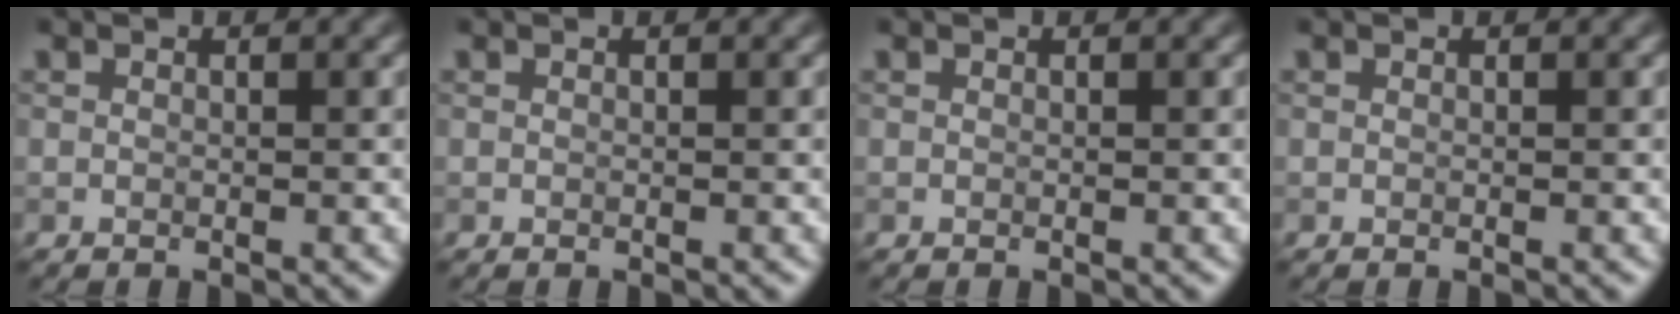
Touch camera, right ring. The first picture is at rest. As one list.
[{"total": 0.0}, {"total": 0.0}, {"total": 0.0}]